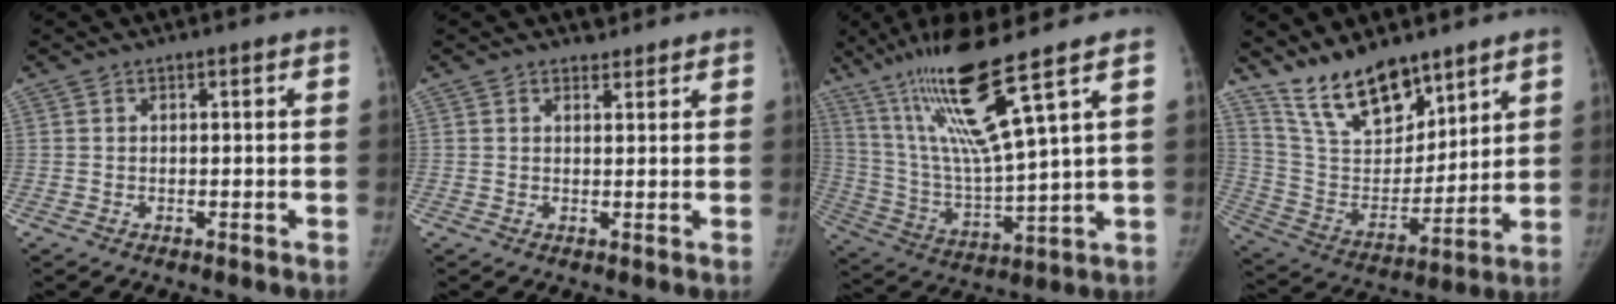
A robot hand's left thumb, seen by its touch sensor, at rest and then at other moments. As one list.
[{"total": 1.7, "force": [1.5, 0.8, 0.0], "torque": [0.012, -0.011, 0.019]}, {"total": 18.7, "force": [11.1, 0.8, 15.0], "torque": [-0.281, -0.056, 0.211]}, {"total": 16.1, "force": [12.5, 6.8, 7.6], "torque": [-0.092, -0.074, 0.240]}]